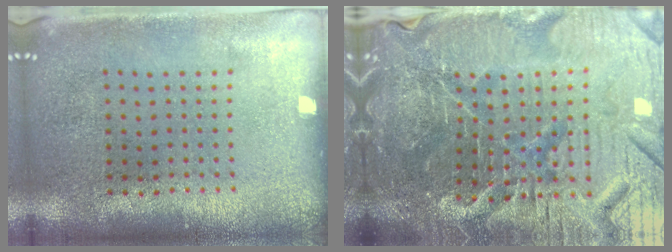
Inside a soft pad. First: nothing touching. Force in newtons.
{"total": 7.2, "press": 6.4, "slide": 3.3}